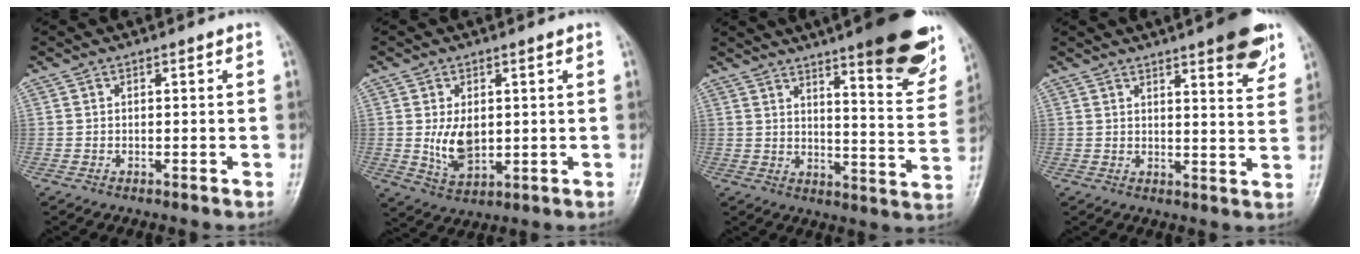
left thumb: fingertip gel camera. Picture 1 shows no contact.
{"total": 6.6, "force": [0.6, 4.1, 5.1], "torque": [-0.079, -0.016, 0.023]}
{"total": 20.9, "force": [13.7, 4.2, 15.2], "torque": [-0.174, -0.068, 0.183]}
{"total": 9.2, "force": [5.8, 1.9, 7.0], "torque": [-0.072, -0.029, 0.072]}